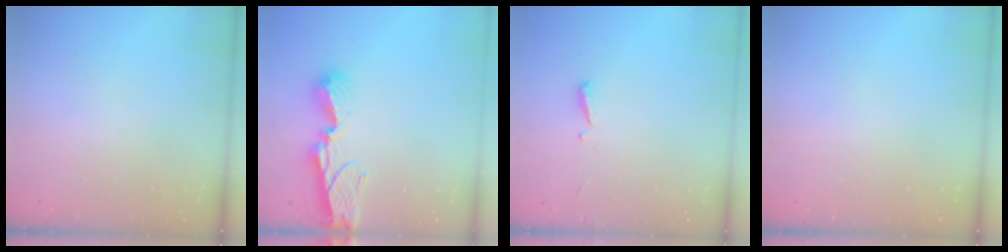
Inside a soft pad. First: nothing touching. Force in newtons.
{"total": 9.7, "press": 9.7, "slide": 0.9}
{"total": 4.9, "press": 4.8, "slide": 0.4}
{"total": 0.0}